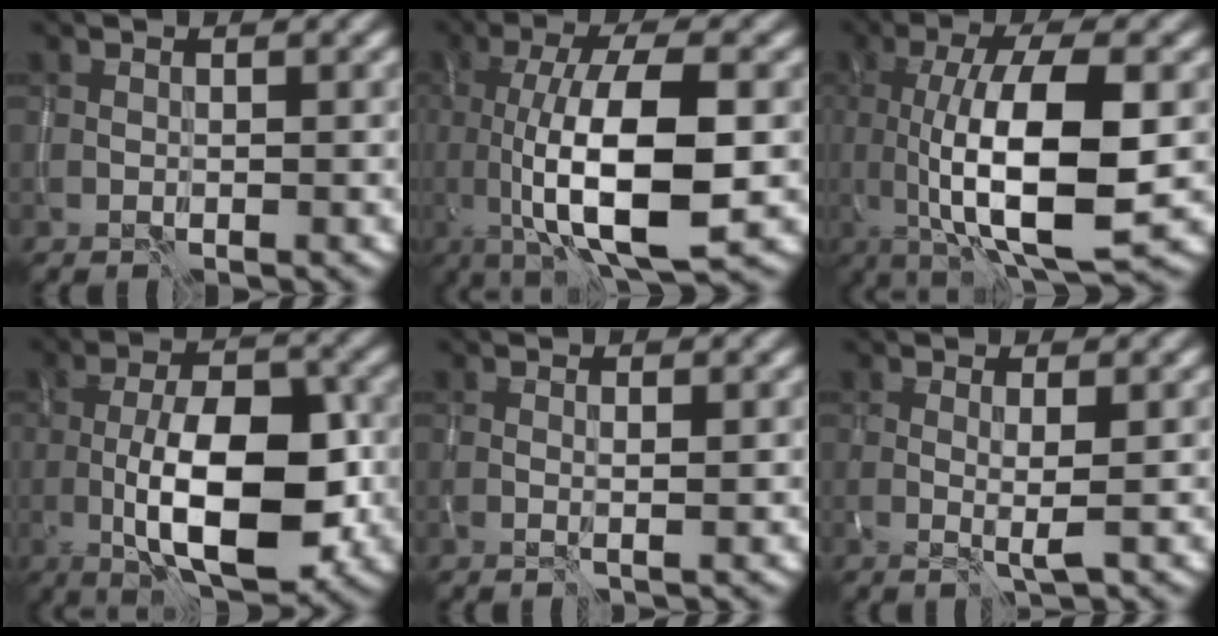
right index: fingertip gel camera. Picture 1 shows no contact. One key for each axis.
{"total": 10.7, "fx": -1.1, "fy": 3.4, "fz": 10.1, "tx": -0.171, "ty": -0.010, "tz": -0.016}
{"total": 10.8, "fx": -0.8, "fy": 3.3, "fz": 10.2, "tx": -0.169, "ty": -0.009, "tz": -0.010}
{"total": 10.6, "fx": -2.4, "fy": 4.3, "fz": 9.4, "tx": -0.159, "ty": 0.002, "tz": -0.039}
{"total": 0.7, "fx": 0.2, "fy": -0.1, "fz": 0.6, "tx": -0.012, "ty": -0.002, "tz": 0.002}
{"total": 1.5, "fx": 0.2, "fy": -0.1, "fz": 1.5, "tx": -0.030, "ty": -0.009, "tz": 0.002}